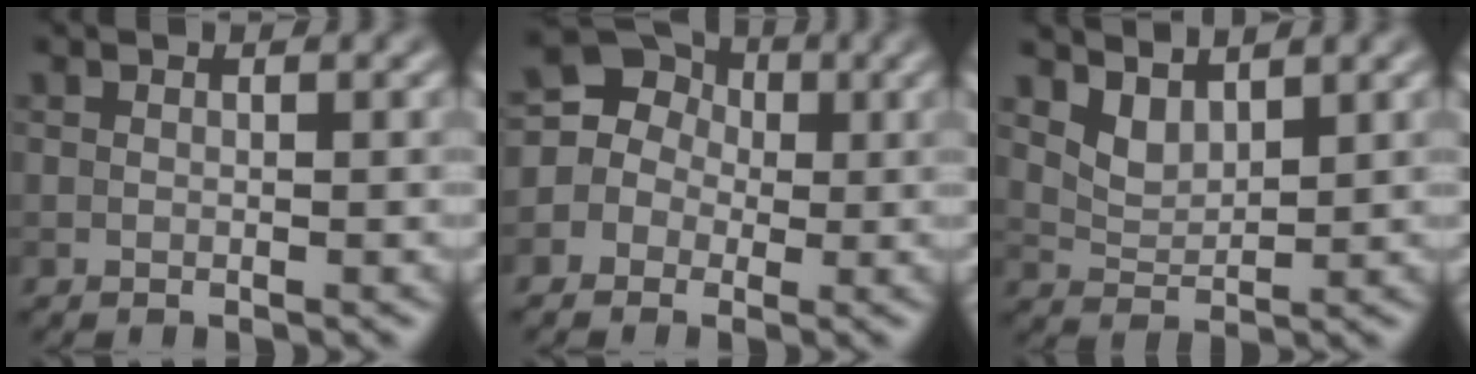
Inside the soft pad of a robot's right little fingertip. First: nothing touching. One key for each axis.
{"total": 8.3, "fx": 0.8, "fy": 7.8, "fz": 2.7, "tx": -0.055, "ty": 0.043, "tz": -0.026}
{"total": 2.5, "fx": 2.1, "fy": 0.9, "fz": 1.1, "tx": -0.029, "ty": -0.008, "tz": 0.046}